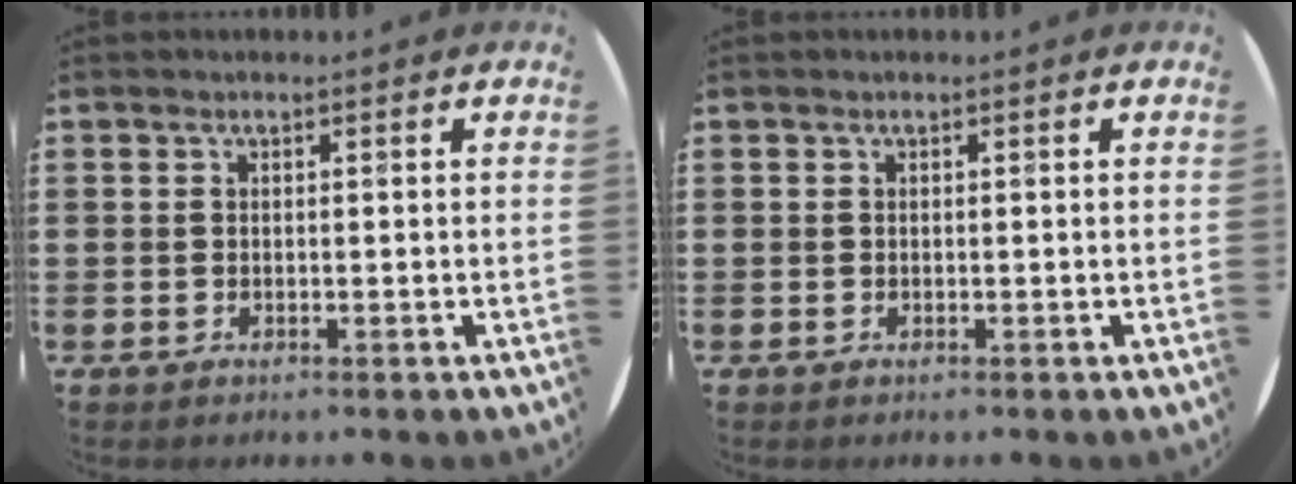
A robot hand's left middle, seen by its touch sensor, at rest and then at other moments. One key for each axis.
{"total": 0.0}